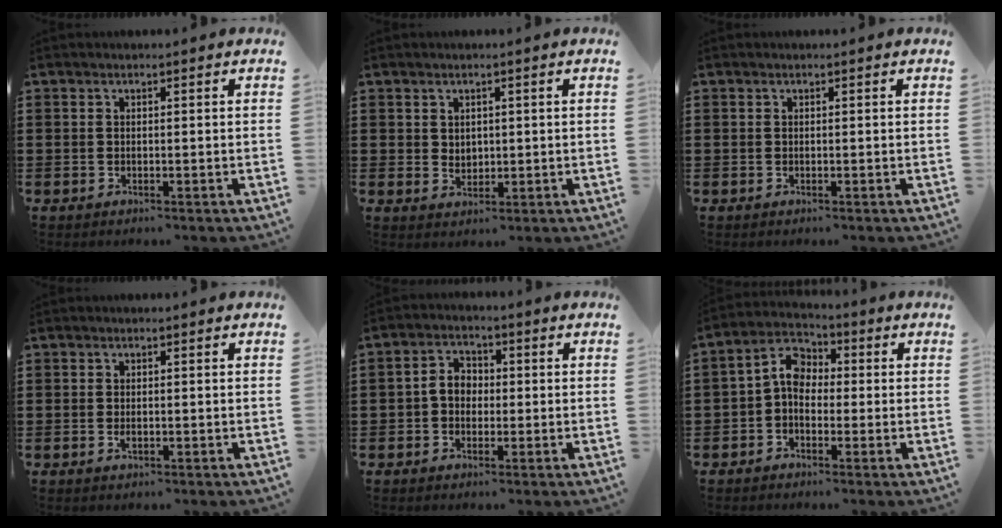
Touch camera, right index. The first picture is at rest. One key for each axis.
{"total": 1.9, "fx": 1.1, "fy": 1.6, "fz": 0.4, "tx": -0.012, "ty": 0.009, "tz": 0.019}
{"total": 0.0}
{"total": 0.7, "fx": -0.4, "fy": 0.4, "fz": 0.5, "tx": -0.011, "ty": -0.004, "tz": -0.006}
{"total": 4.0, "fx": -0.4, "fy": 3.0, "fz": 2.6, "tx": -0.055, "ty": 0.010, "tz": -0.010}
{"total": 5.5, "fx": 0.1, "fy": 3.9, "fz": 3.9, "tx": -0.096, "ty": 0.012, "tz": -0.006}